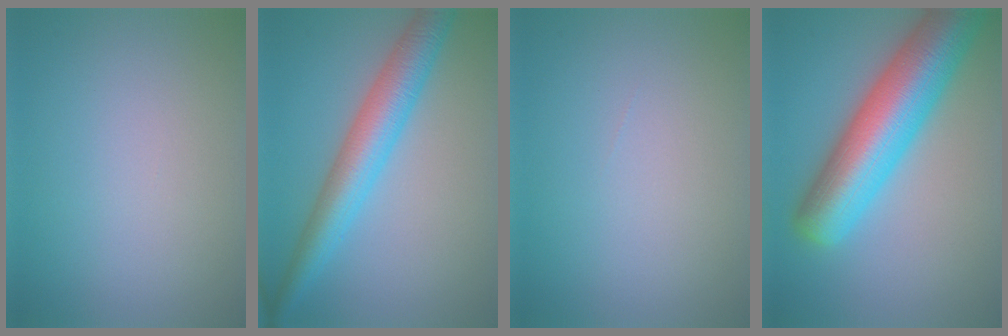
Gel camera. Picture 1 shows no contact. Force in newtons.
{"total": 5.9, "press": 5.9, "slide": 0.0}
{"total": 0.0}
{"total": 10.7, "press": 10.7, "slide": 0.4}